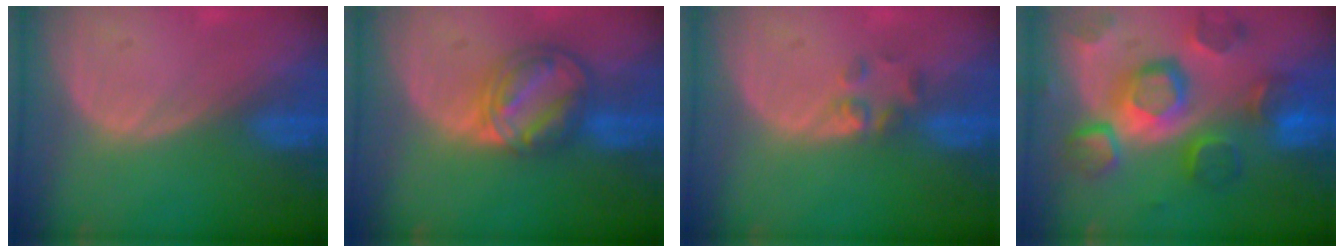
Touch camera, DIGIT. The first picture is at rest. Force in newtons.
{"total": 8.2, "press": 6.9, "slide": 4.4}
{"total": 2.3, "press": 2.2, "slide": 0.8}
{"total": 12.3, "press": 10.7, "slide": 6.0}